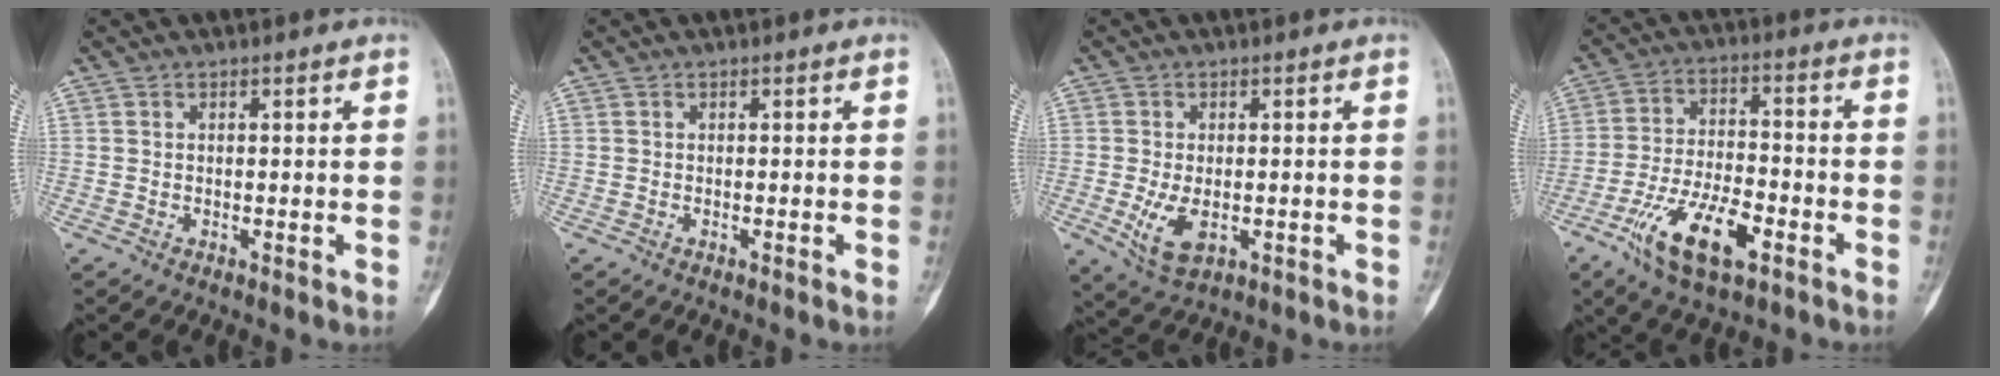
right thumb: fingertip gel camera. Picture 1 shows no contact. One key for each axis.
{"total": 0.0}
{"total": 6.5, "fx": -1.6, "fy": 3.6, "fz": 5.2, "tx": -0.099, "ty": -0.010, "tz": -0.019}
{"total": 13.7, "fx": -6.7, "fy": 5.6, "fz": 10.5, "tx": -0.198, "ty": 0.024, "tz": -0.119}